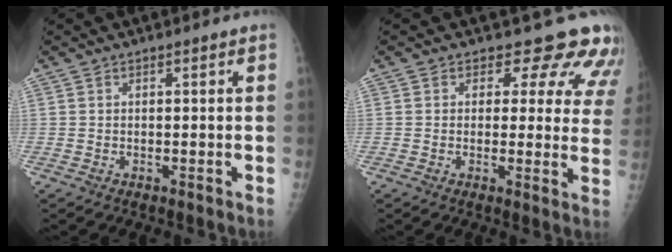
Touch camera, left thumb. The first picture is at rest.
{"total": 10.5, "force": [8.9, 5.0, 2.4], "torque": [0.029, -0.048, 0.075]}